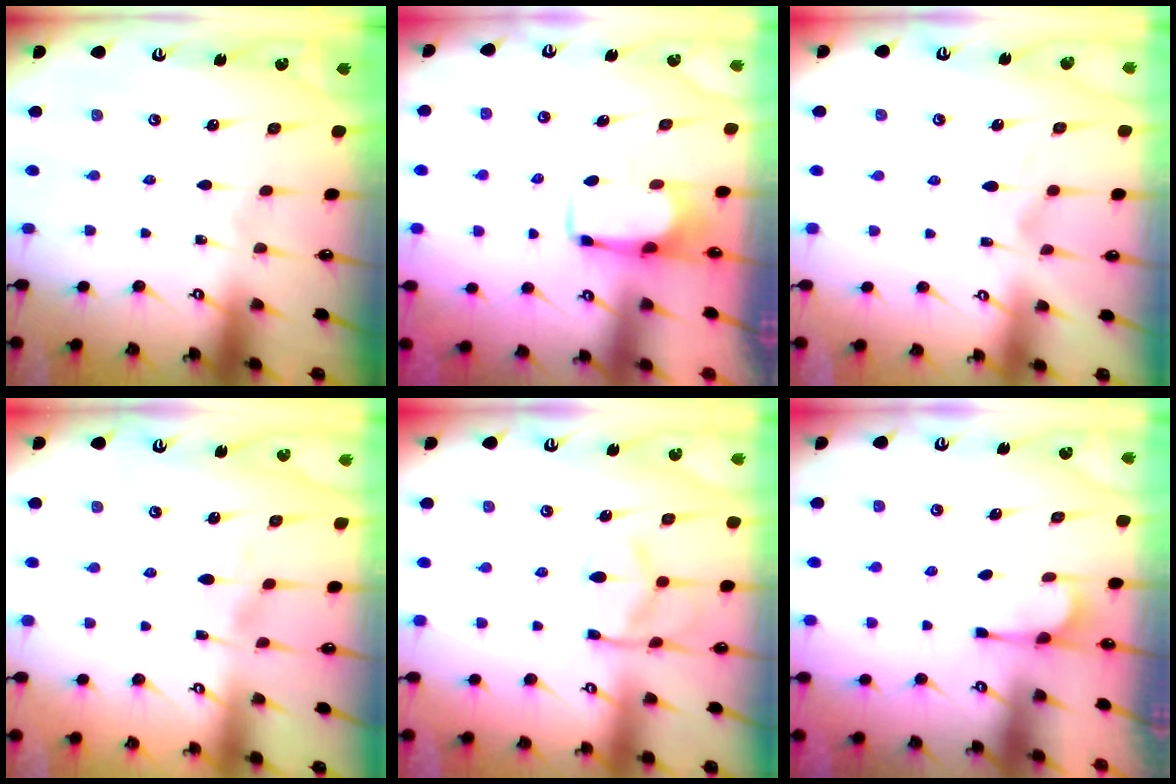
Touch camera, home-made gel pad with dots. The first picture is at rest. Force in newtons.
{"total": 3.0, "press": 3.0, "slide": 0.5}
{"total": 1.8, "press": 1.2, "slide": 1.3}
{"total": 0.9, "press": 0.6, "slide": 0.7}
{"total": 12.2, "press": 12.1, "slide": 1.3}
{"total": 3.7, "press": 3.5, "slide": 1.1}